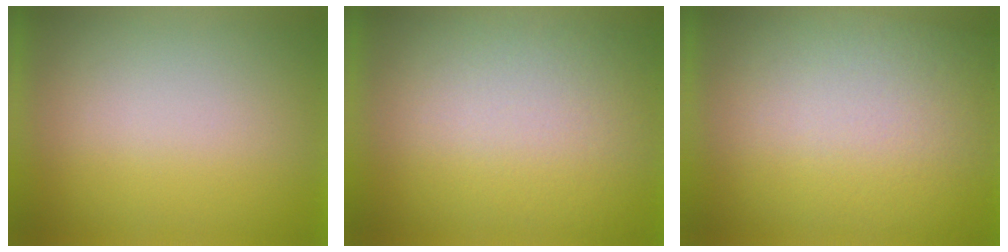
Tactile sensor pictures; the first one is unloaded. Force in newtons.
{"total": 2.6}
{"total": 2.9}